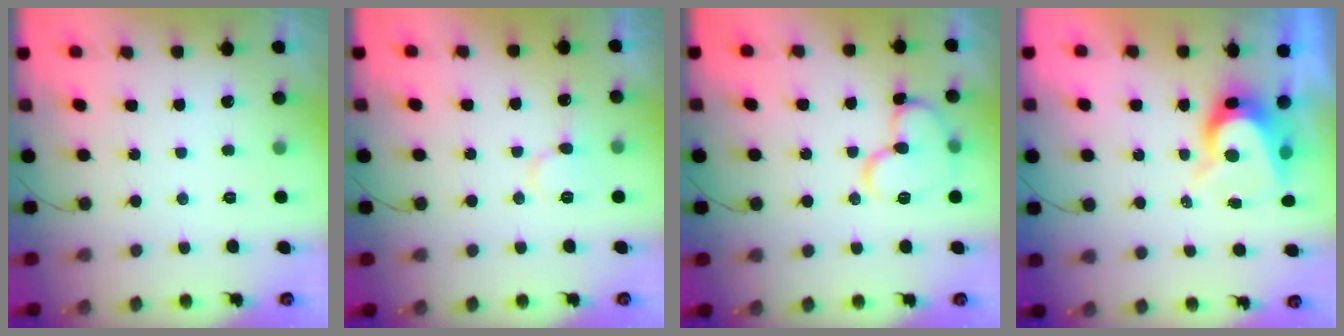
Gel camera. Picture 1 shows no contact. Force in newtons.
{"total": 7.8, "press": 7.7, "slide": 1.1}
{"total": 12.8, "press": 12.8, "slide": 1.5}
{"total": 8.0, "press": 8.0, "slide": 0.6}